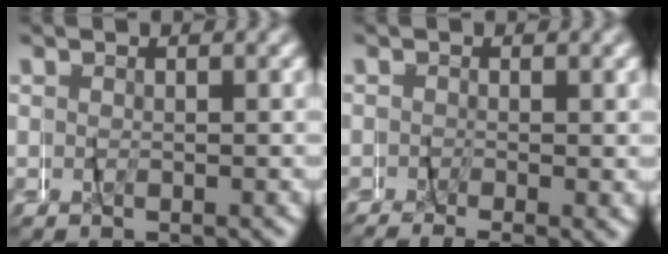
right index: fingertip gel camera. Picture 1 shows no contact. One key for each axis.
{"total": 2.5, "fx": -1.4, "fy": 1.0, "fz": 1.8, "tx": -0.021, "ty": -0.004, "tz": -0.023}